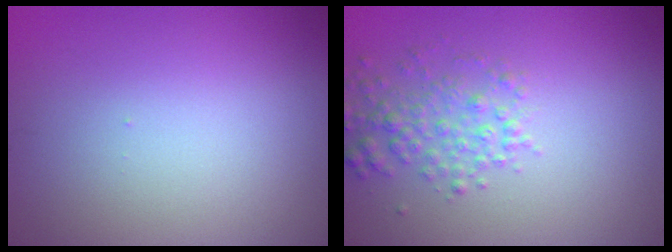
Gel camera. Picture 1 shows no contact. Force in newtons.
{"total": 2.7, "press": 2.7, "slide": 0.1}